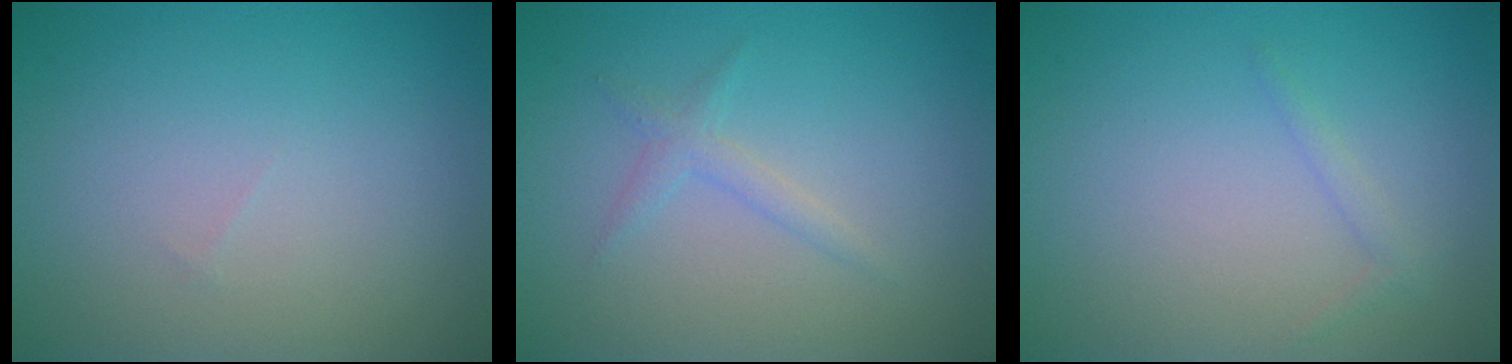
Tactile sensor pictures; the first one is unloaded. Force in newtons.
{"total": 1.3, "press": 1.3, "slide": 0.1}
{"total": 0.8, "press": 0.8, "slide": 0.1}